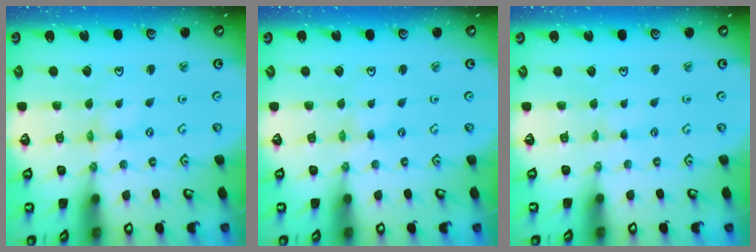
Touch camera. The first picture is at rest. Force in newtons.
{"total": 0.0}
{"total": 1.0, "press": 1.0, "slide": 0.2}